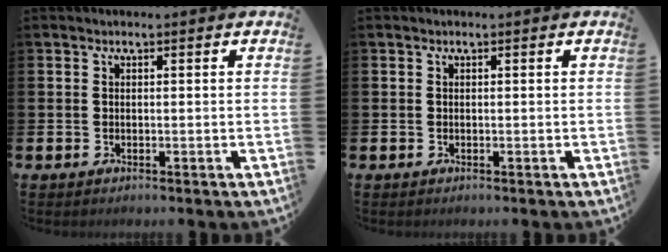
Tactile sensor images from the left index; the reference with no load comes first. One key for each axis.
{"total": 0.0}